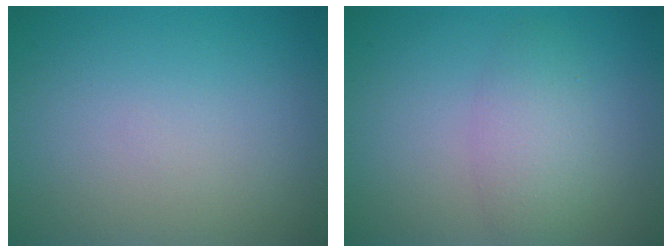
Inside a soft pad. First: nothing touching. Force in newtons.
{"total": 3.0, "press": 3.0, "slide": 0.1}